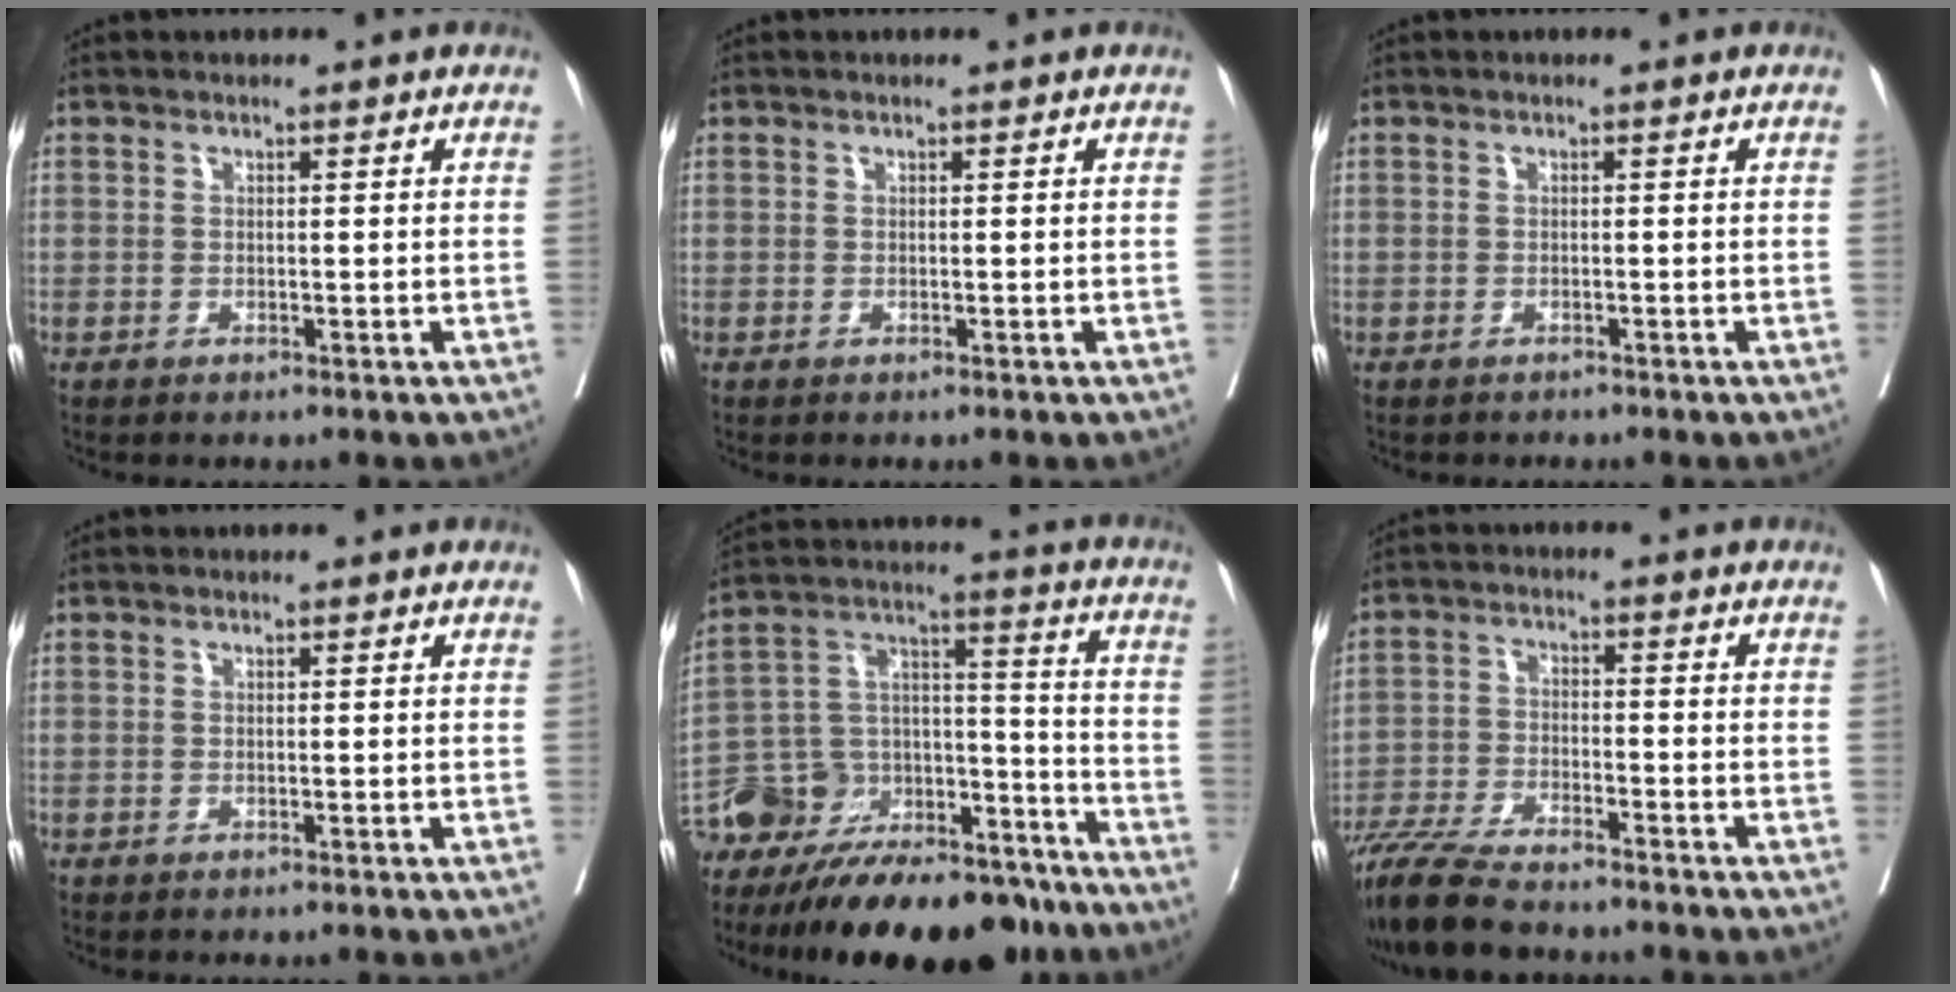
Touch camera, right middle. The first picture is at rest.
{"total": 0.0}
{"total": 1.0, "force": [-0.9, 0.5, -0.2], "torque": [-0.006, 0.001, -0.016]}
{"total": 0.0}
{"total": 25.0, "force": [-22.0, 8.0, 8.6], "torque": [-0.150, 0.023, -0.344]}
{"total": 11.7, "force": [-10.1, 1.5, 5.7], "torque": [-0.099, -0.029, -0.173]}